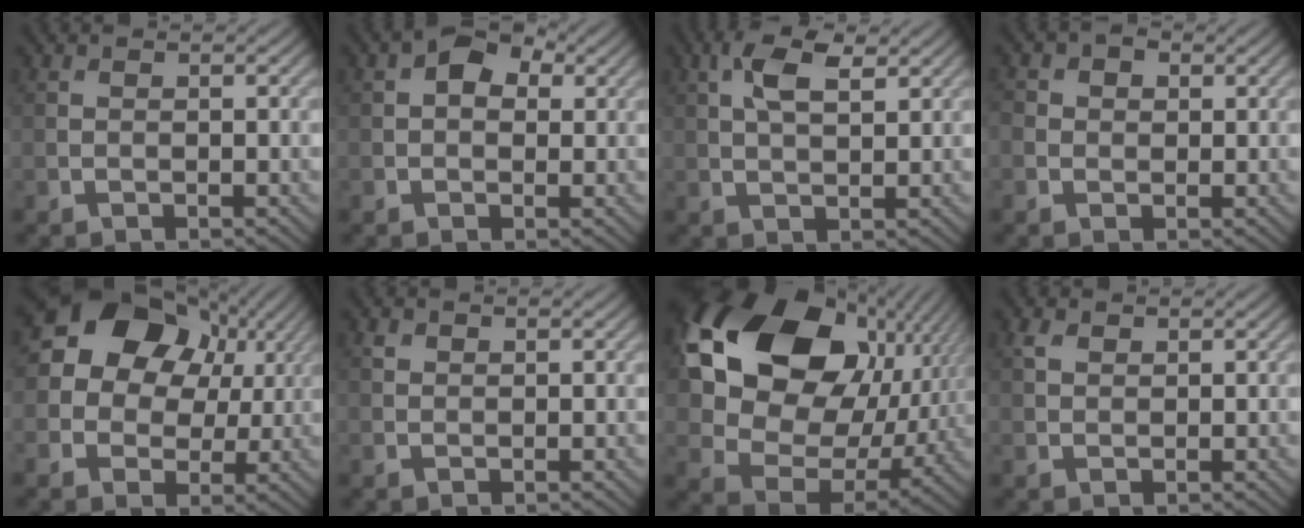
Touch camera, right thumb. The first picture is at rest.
{"total": 3.7, "force": [1.1, 2.6, 2.5], "torque": [-0.037, 0.005, 0.009]}
{"total": 5.5, "force": [2.3, 2.3, 4.3], "torque": [-0.098, 0.007, 0.042]}
{"total": 3.2, "force": [0.7, 2.8, 1.5], "torque": [-0.037, 0.008, -0.001]}
{"total": 15.4, "force": [4.9, 12.6, 7.3], "torque": [-0.195, 0.051, 0.083]}
{"total": 0.6, "force": [0.4, 0.4, 0.2], "torque": [-0.004, -0.003, 0.009]}
{"total": 20.6, "force": [6.4, 14.7, 12.9], "torque": [-0.284, -0.002, 0.135]}
{"total": 1.5, "force": [0.9, 0.9, 0.7], "torque": [-0.019, 0.002, 0.019]}